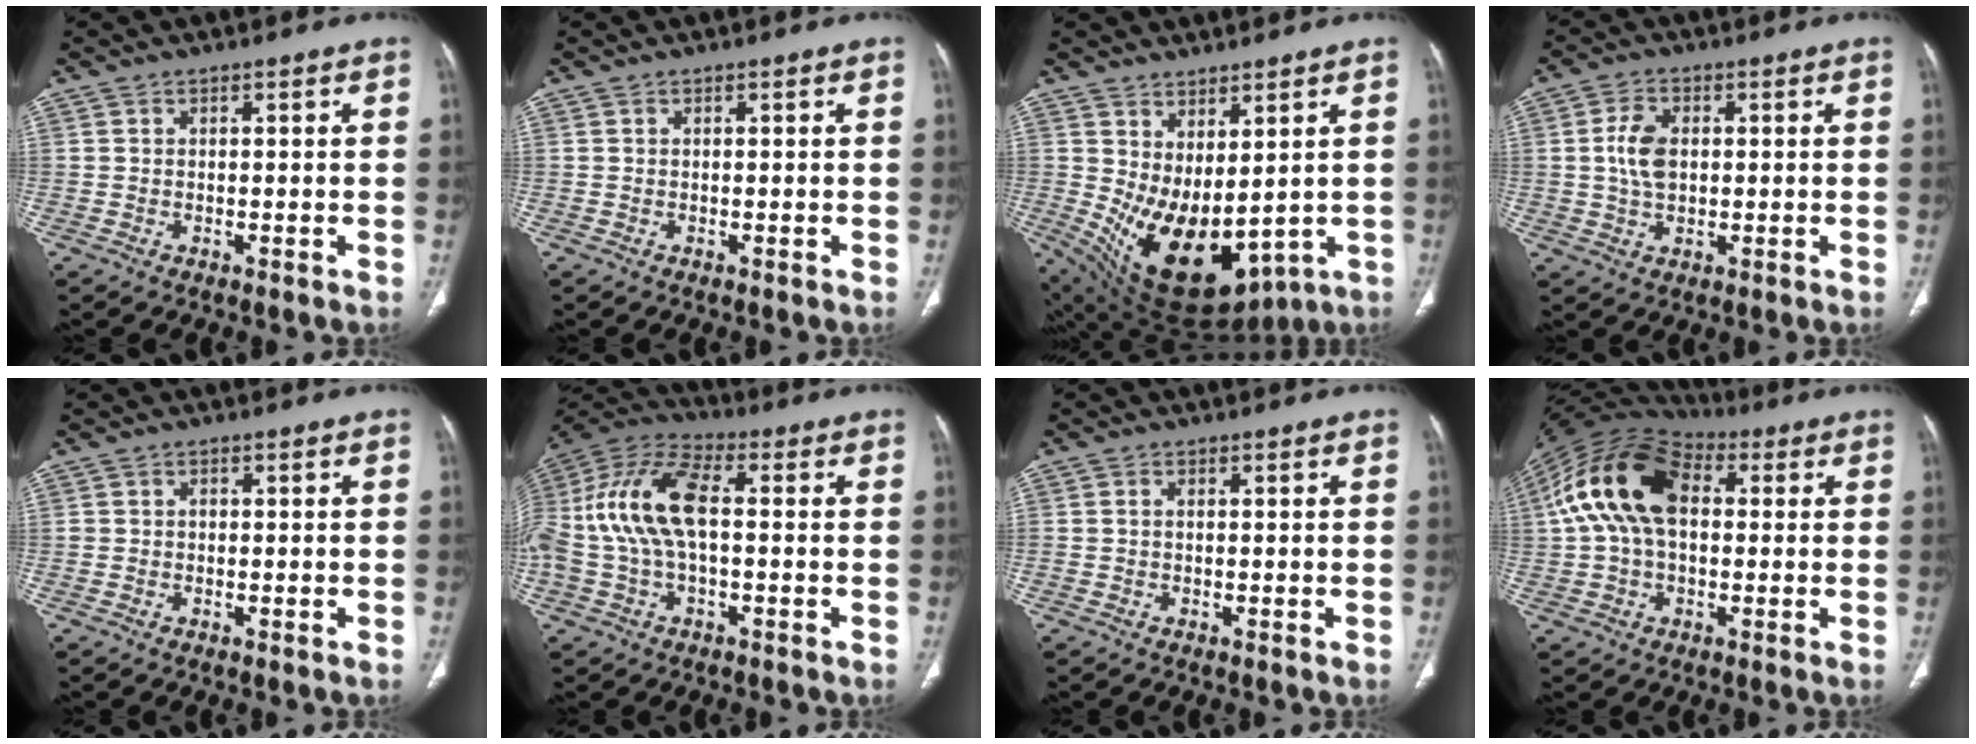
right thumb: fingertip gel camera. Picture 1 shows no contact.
{"total": 0.0}
{"total": 16.9, "force": [0.2, 9.0, 14.3], "torque": [-0.240, -0.030, 0.048]}
{"total": 6.3, "force": [0.7, 4.1, 4.8], "torque": [-0.090, 0.002, 0.011]}
{"total": 0.8, "force": [-0.1, 0.7, 0.4], "torque": [-0.002, 0.003, -0.004]}
{"total": 16.2, "force": [0.6, 8.1, 14.1], "torque": [-0.301, 0.035, 0.009]}
{"total": 0.7, "force": [-0.1, 0.5, 0.5], "torque": [-0.010, 0.001, -0.003]}
{"total": 17.1, "force": [2.7, 10.7, 13.1], "torque": [-0.246, 0.041, 0.041]}